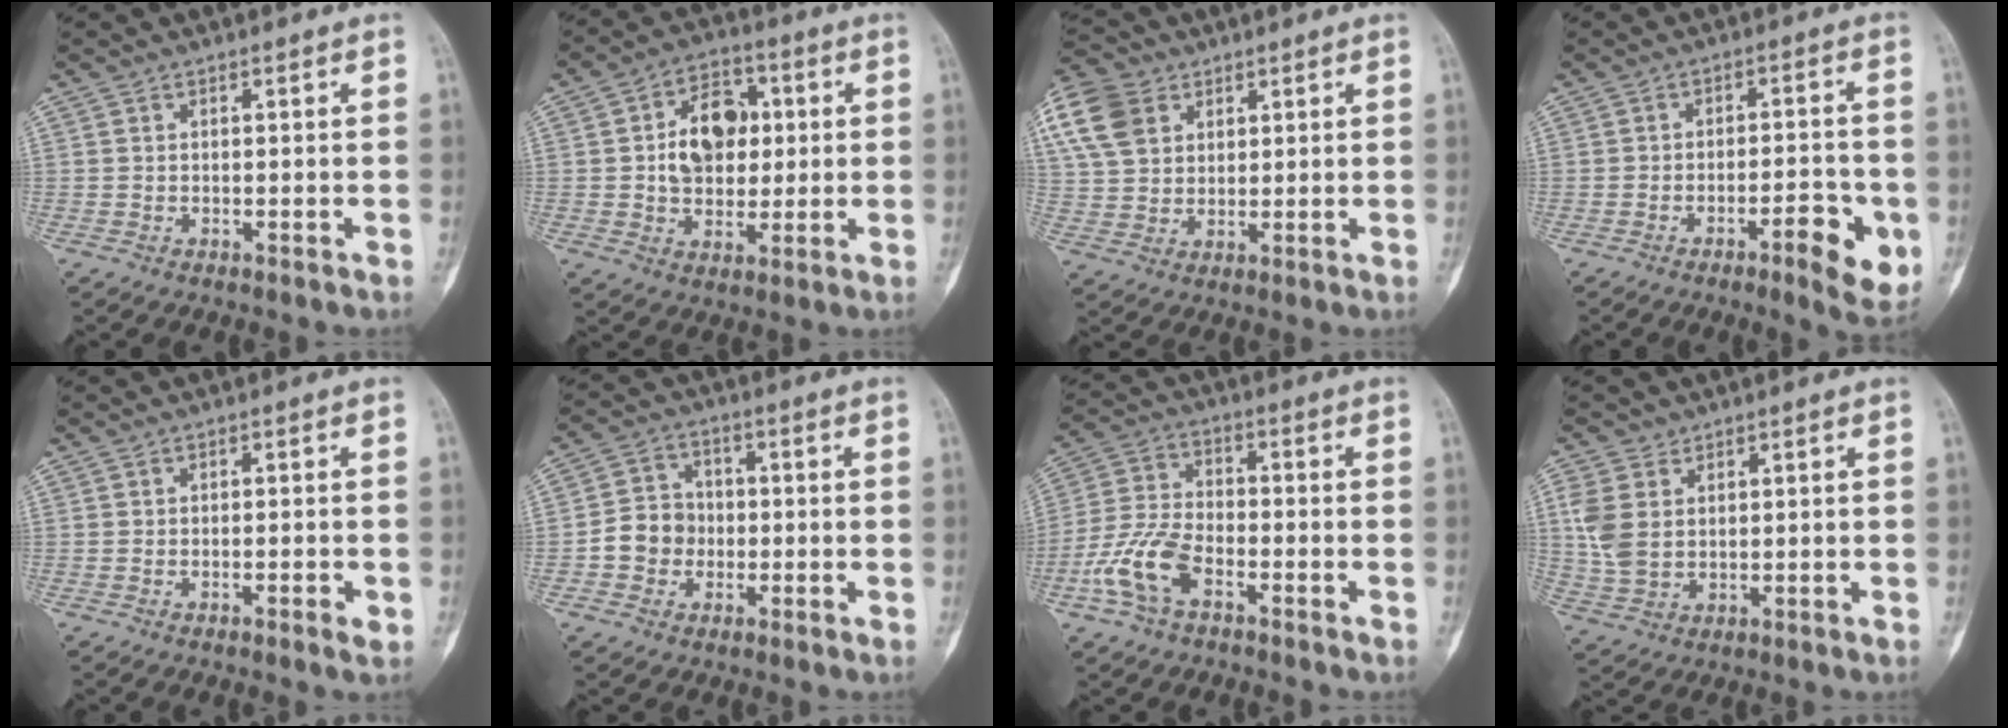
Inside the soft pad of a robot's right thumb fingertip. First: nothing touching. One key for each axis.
{"total": 11.8, "fx": 1.4, "fy": 8.6, "fz": 7.9, "tx": -0.089, "ty": 0.010, "tz": 0.022}
{"total": 14.3, "fx": 6.0, "fy": 10.5, "fz": 7.6, "tx": -0.162, "ty": 0.006, "tz": 0.112}
{"total": 9.2, "fx": -3.7, "fy": 2.7, "fz": 8.0, "tx": -0.099, "ty": 0.015, "tz": -0.049}
{"total": 2.0, "fx": -0.8, "fy": 0.5, "fz": 1.7, "tx": -0.033, "ty": -0.002, "tz": -0.013}
{"total": 7.3, "fx": -1.5, "fy": 6.5, "fz": 2.9, "tx": -0.024, "ty": 0.022, "tz": -0.035}
{"total": 10.4, "fx": -4.8, "fy": 5.6, "fz": 7.3, "tx": -0.160, "ty": 0.029, "tz": -0.095}
{"total": 7.1, "fx": 2.0, "fy": 5.3, "fz": 4.3, "tx": -0.088, "ty": -0.010, "tz": 0.049}